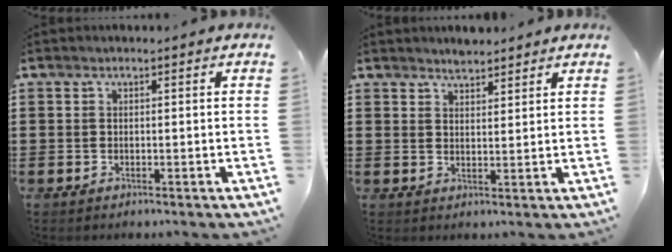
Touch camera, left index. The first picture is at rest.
{"total": 2.2, "force": [2.2, 0.4, 0.2], "torque": [-0.009, 0.001, 0.042]}